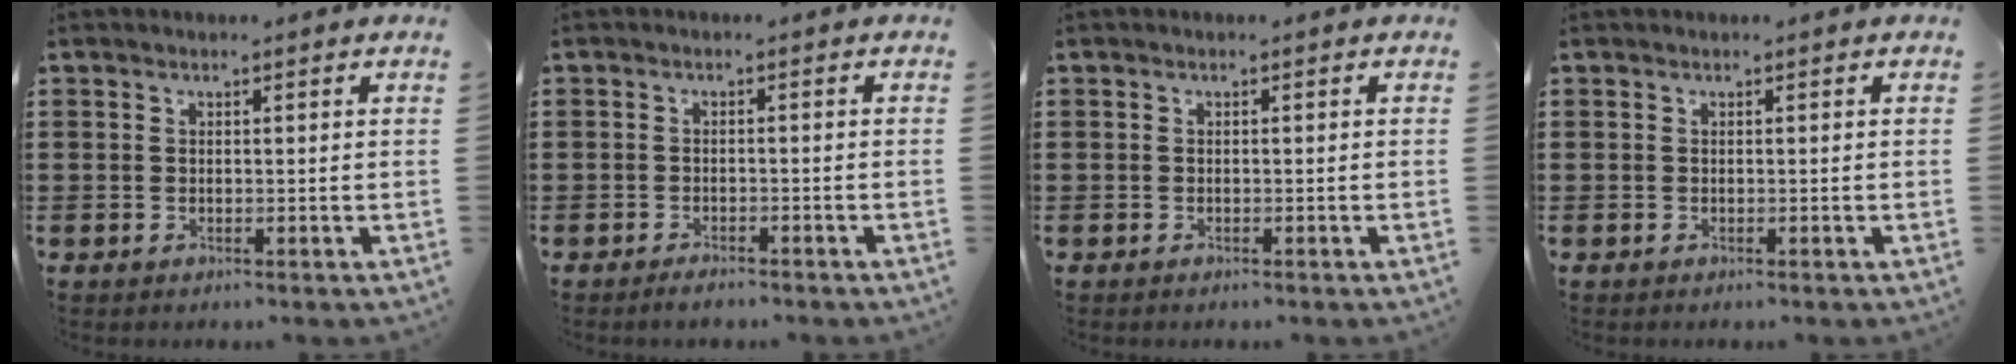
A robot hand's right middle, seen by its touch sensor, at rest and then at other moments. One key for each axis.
{"total": 1.4, "fx": -1.3, "fy": 0.2, "fz": 0.5, "tx": -0.012, "ty": -0.003, "tz": -0.023}
{"total": 0.0}
{"total": 0.0}